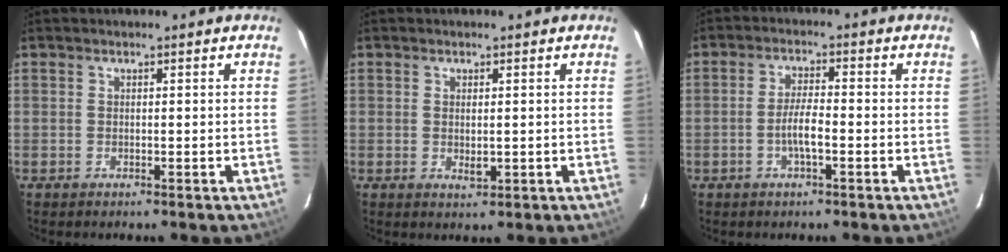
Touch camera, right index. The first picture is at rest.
{"total": 2.3, "force": [-0.2, 1.0, 2.1], "torque": [-0.035, -0.003, 0.000]}
{"total": 4.4, "force": [-1.6, 0.8, 4.1], "torque": [-0.082, 0.004, -0.031]}